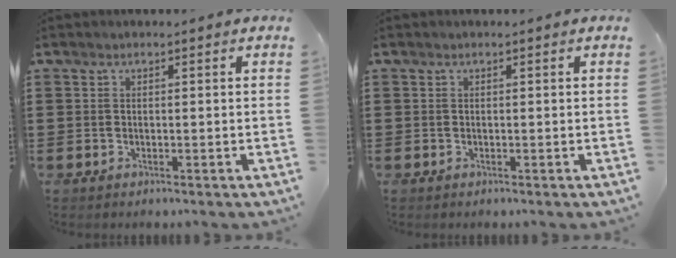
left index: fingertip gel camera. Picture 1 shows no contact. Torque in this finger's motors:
{"motor_torque": [0.00, 0.00, 0.00, 0.00]}